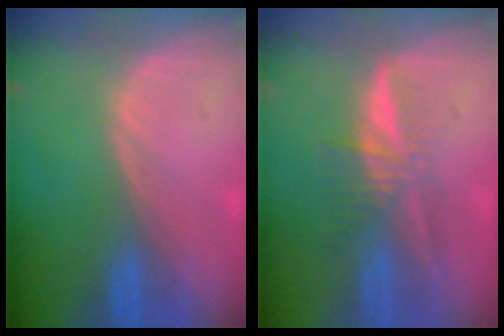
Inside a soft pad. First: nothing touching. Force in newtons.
{"total": 6.1, "press": 5.4, "slide": 2.7}